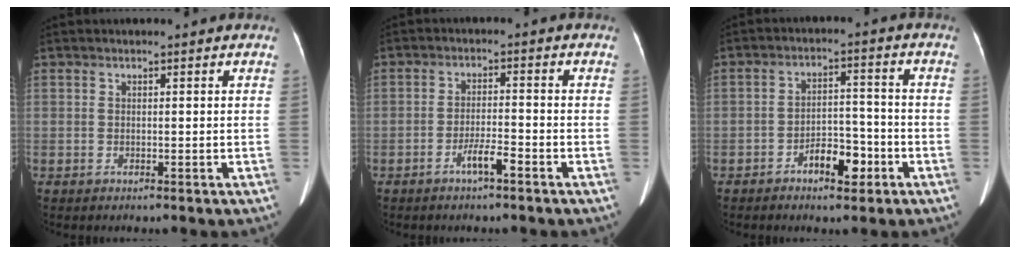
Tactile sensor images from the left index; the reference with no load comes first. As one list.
[{"total": 3.4, "force": [-2.3, 0.3, 2.5], "torque": [-0.046, 0.000, -0.045]}, {"total": 5.9, "force": [-3.3, 2.6, 4.1], "torque": [-0.064, 0.016, -0.054]}]